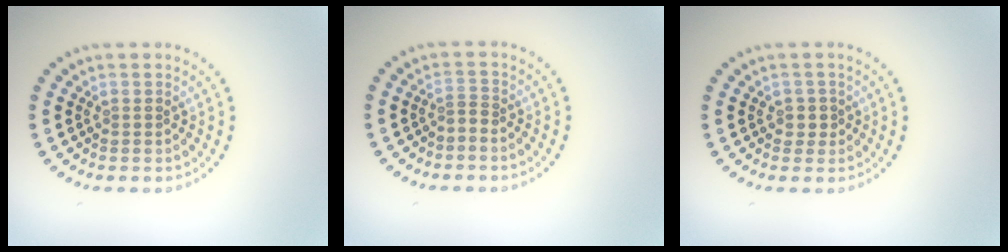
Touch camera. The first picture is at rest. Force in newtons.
{"total": 0.9, "press": 0.3, "slide": 0.9}
{"total": 1.2, "press": 1.0, "slide": 0.6}